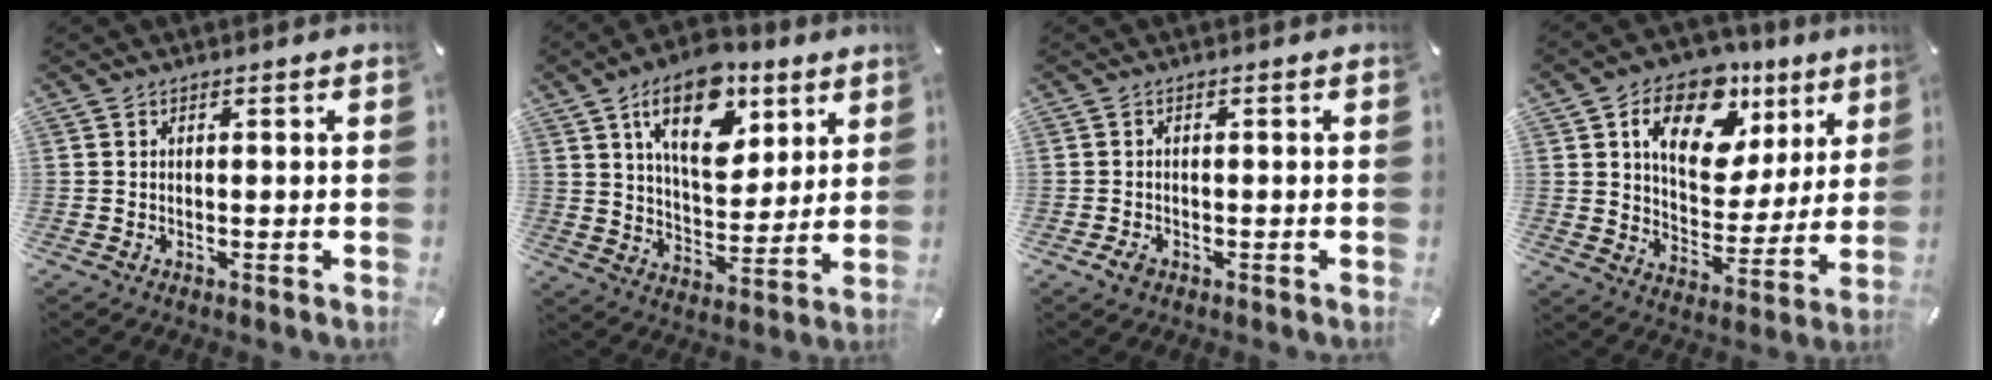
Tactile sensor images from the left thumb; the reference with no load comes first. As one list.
[{"total": 17.7, "force": [9.5, 9.8, 11.2], "torque": [-0.171, -0.034, 0.163]}, {"total": 1.8, "force": [-0.9, 1.3, 1.0], "torque": [-0.026, 0.001, -0.019]}, {"total": 16.2, "force": [8.9, 10.1, 8.9], "torque": [-0.138, -0.044, 0.155]}]